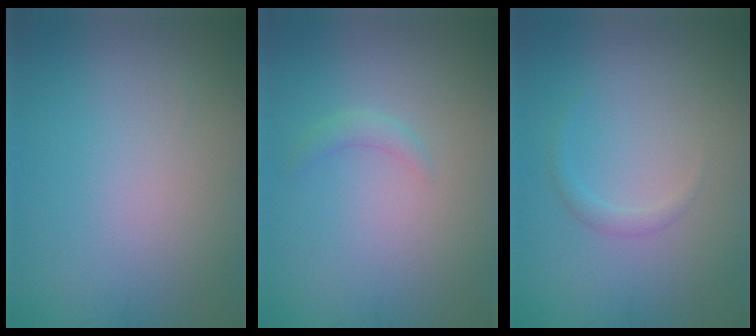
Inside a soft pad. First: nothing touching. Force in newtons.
{"total": 1.1, "press": 1.1, "slide": 0.1}
{"total": 1.0, "press": 1.0, "slide": 0.1}